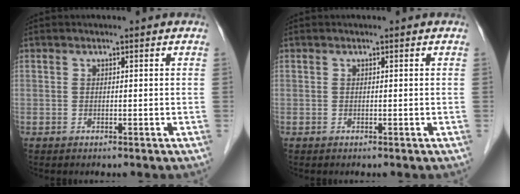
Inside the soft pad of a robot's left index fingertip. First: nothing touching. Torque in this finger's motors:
{"motor_torque": [0.00, 0.00, 0.00, 0.00]}